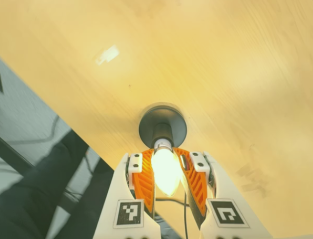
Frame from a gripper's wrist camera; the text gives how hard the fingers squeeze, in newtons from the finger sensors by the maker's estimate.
{"total": 21.7, "left": 25.2, "right": 18.3}